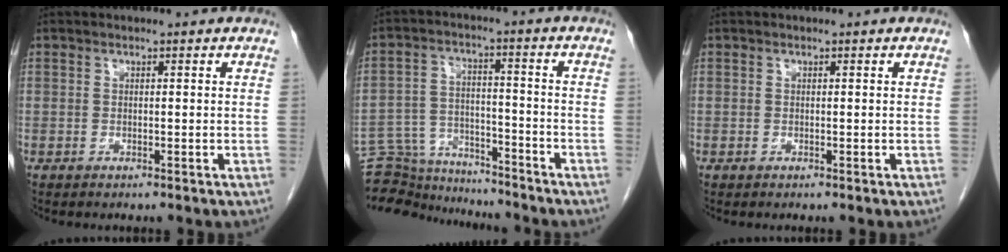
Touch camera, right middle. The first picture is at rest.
{"total": 13.9, "force": [-13.4, 3.0, 2.2], "torque": [-0.041, 0.031, -0.211]}
{"total": 0.0}